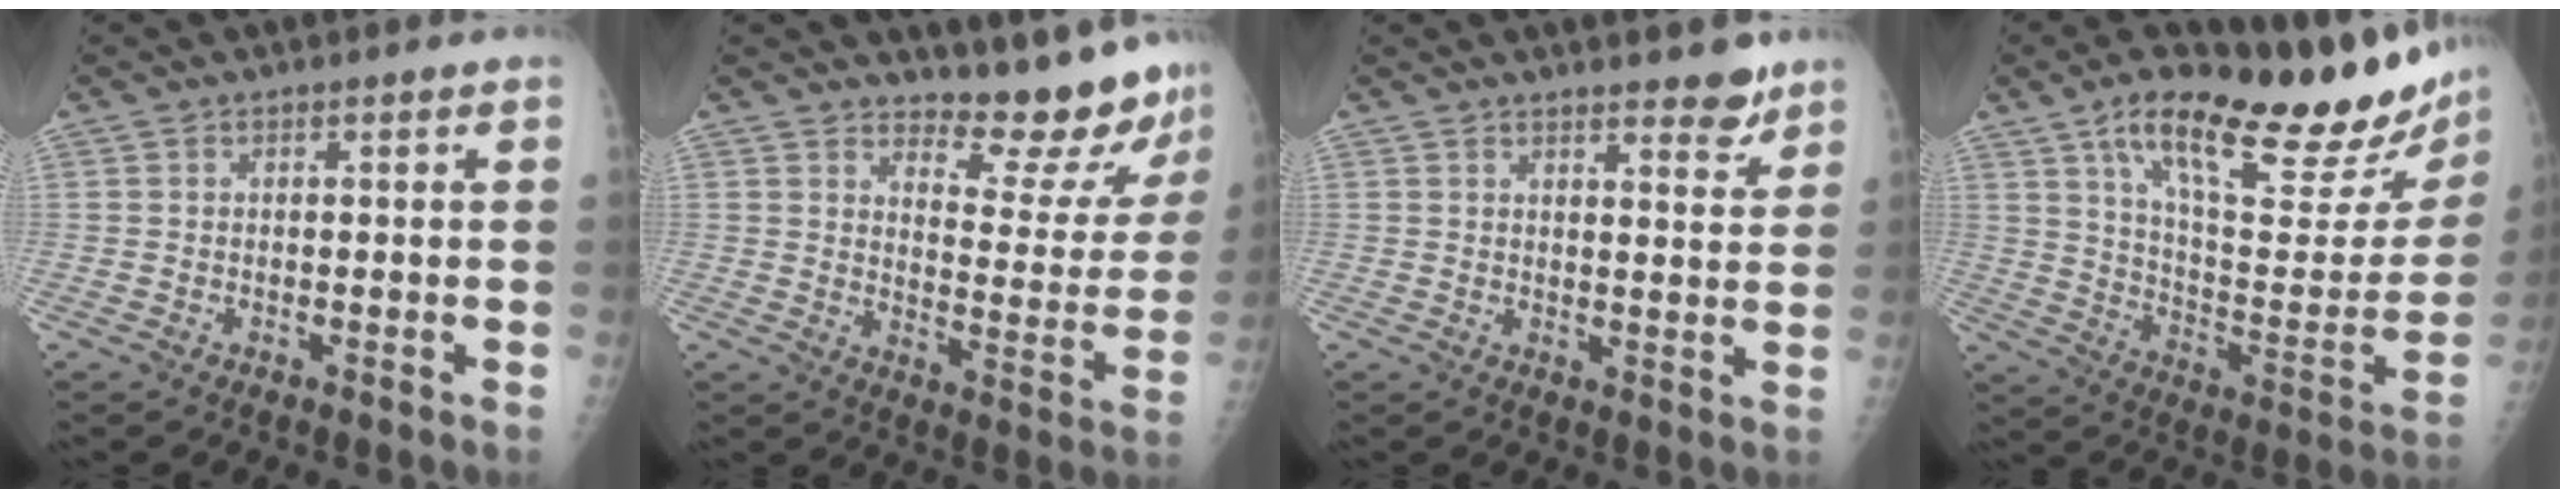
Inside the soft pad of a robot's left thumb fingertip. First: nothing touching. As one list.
[{"total": 13.9, "force": [13.3, 2.3, 3.6], "torque": [-0.016, -0.143, 0.171]}, {"total": 7.0, "force": [5.2, 1.6, 4.5], "torque": [-0.040, -0.035, 0.070]}, {"total": 29.3, "force": [19.5, 7.0, 20.6], "torque": [-0.271, -0.071, 0.303]}]